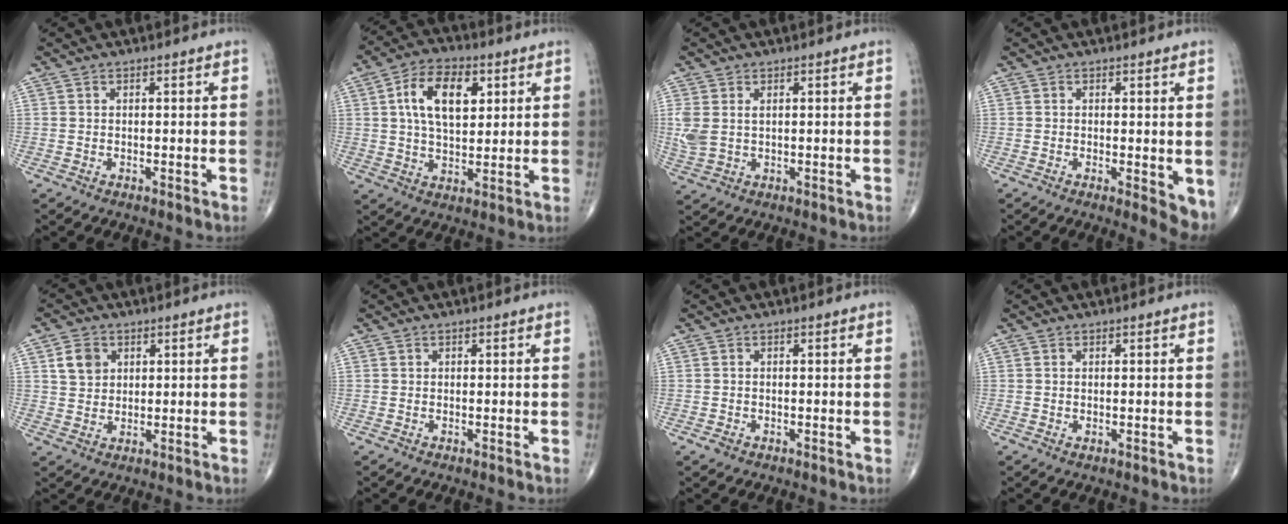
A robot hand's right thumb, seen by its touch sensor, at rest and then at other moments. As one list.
[{"total": 11.8, "force": [3.4, 6.6, 9.2], "torque": [-0.145, -0.002, 0.056]}, {"total": 4.5, "force": [0.8, 2.7, 3.4], "torque": [-0.095, 0.006, 0.023]}, {"total": 4.8, "force": [-0.5, 1.7, 4.5], "torque": [-0.054, -0.012, -0.007]}, {"total": 5.2, "force": [2.0, 4.2, 2.5], "torque": [-0.027, -0.007, 0.036]}, {"total": 0.0}, {"total": 1.1, "force": [-0.6, 0.8, 0.5], "torque": [-0.011, 0.003, -0.009]}, {"total": 0.5, "force": [0.0, 0.3, 0.4], "torque": [-0.011, -0.001, 0.002]}]